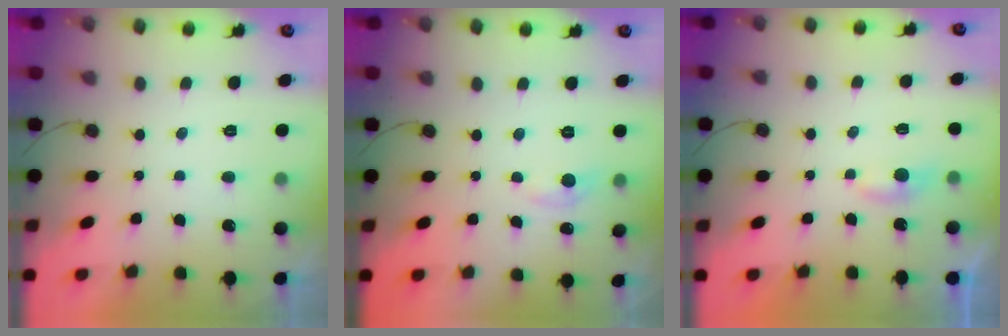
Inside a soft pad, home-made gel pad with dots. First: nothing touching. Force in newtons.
{"total": 5.9, "press": 5.8, "slide": 0.9}
{"total": 3.2, "press": 3.2, "slide": 0.4}